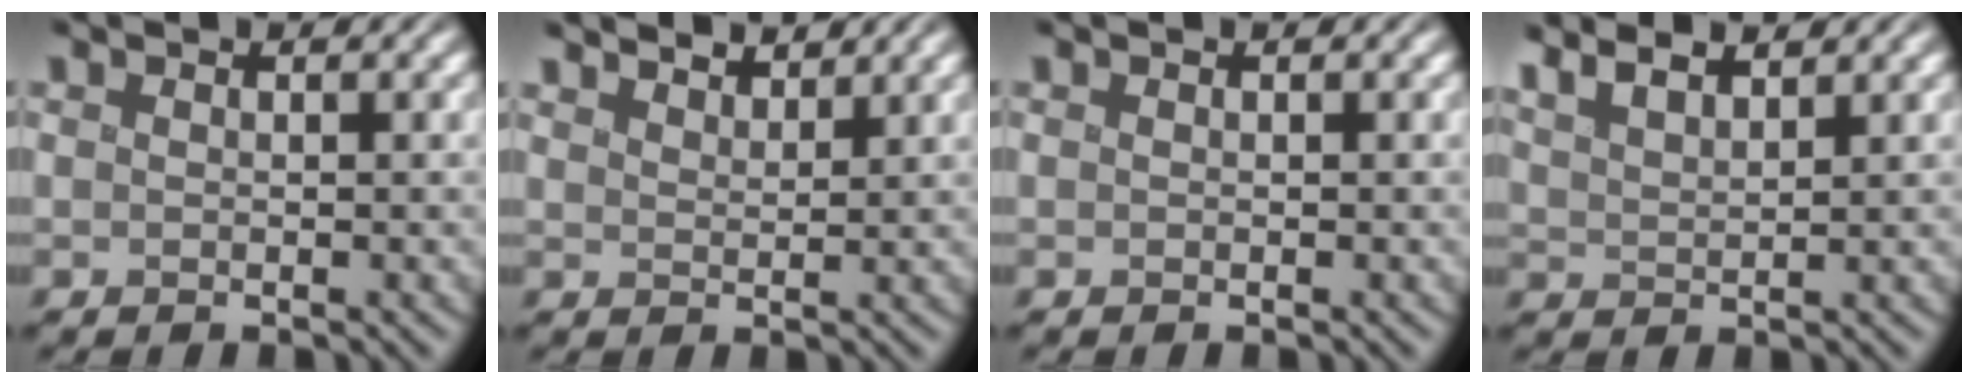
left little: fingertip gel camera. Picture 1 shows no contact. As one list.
[{"total": 4.0, "force": [3.8, 0.9, 1.1], "torque": [-0.010, 0.014, 0.039]}, {"total": 0.0}, {"total": 4.0, "force": [3.0, 1.1, 2.4], "torque": [-0.049, 0.017, 0.041]}]